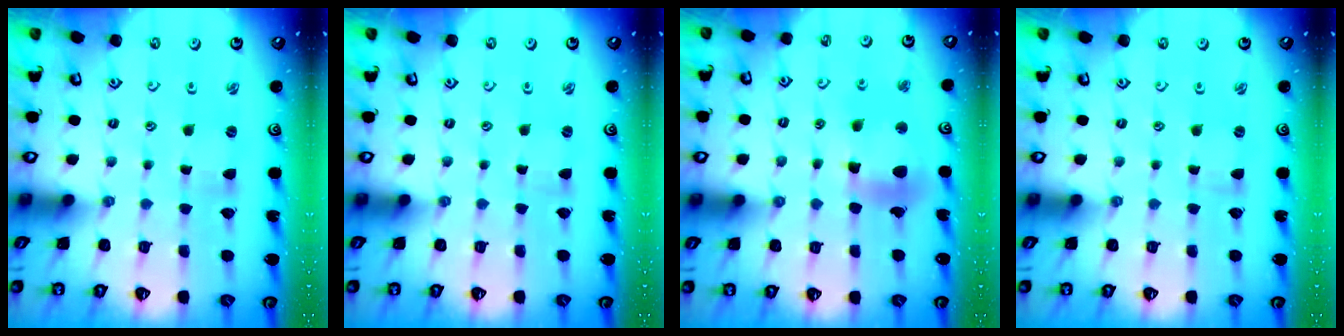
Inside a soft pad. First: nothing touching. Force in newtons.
{"total": 0.0}
{"total": 12.5, "press": 12.4, "slide": 1.5}
{"total": 0.0}